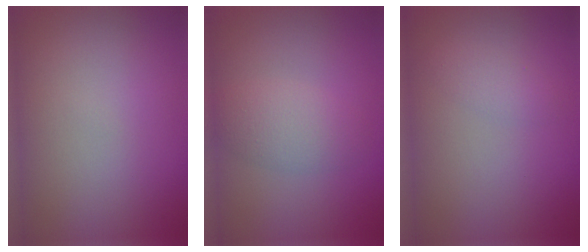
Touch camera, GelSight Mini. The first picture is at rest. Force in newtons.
{"total": 2.8, "press": 2.8, "slide": 0.1}
{"total": 1.2, "press": 1.2, "slide": 0.0}